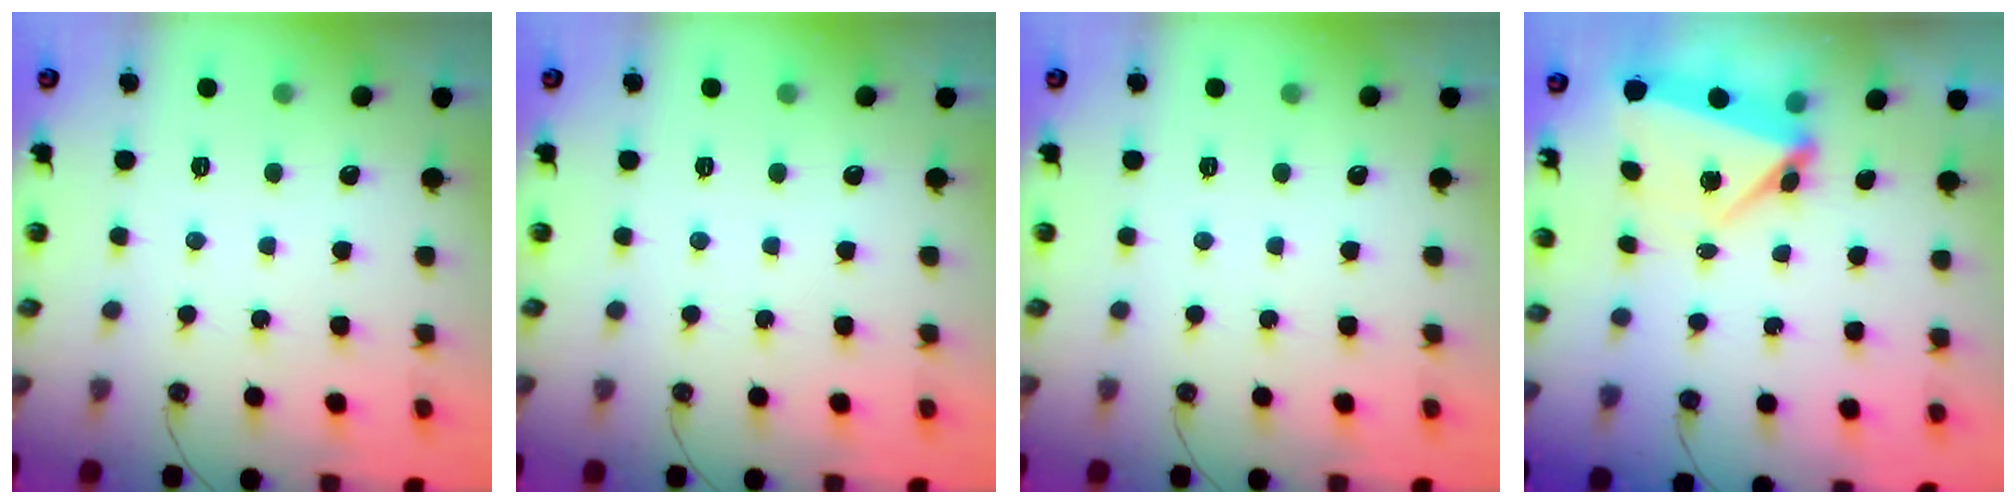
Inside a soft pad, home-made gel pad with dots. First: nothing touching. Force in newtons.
{"total": 0.0}
{"total": 0.0}
{"total": 5.7, "press": 5.7, "slide": 0.1}